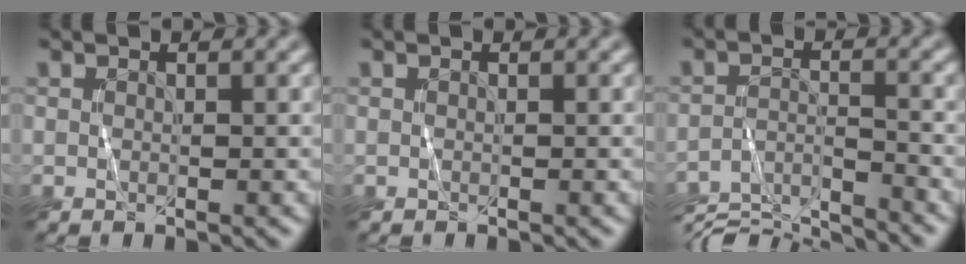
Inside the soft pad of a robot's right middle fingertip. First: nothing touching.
{"total": 0.0}
{"total": 7.8, "force": [-7.5, 1.2, 1.8], "torque": [-0.037, -0.008, -0.126]}